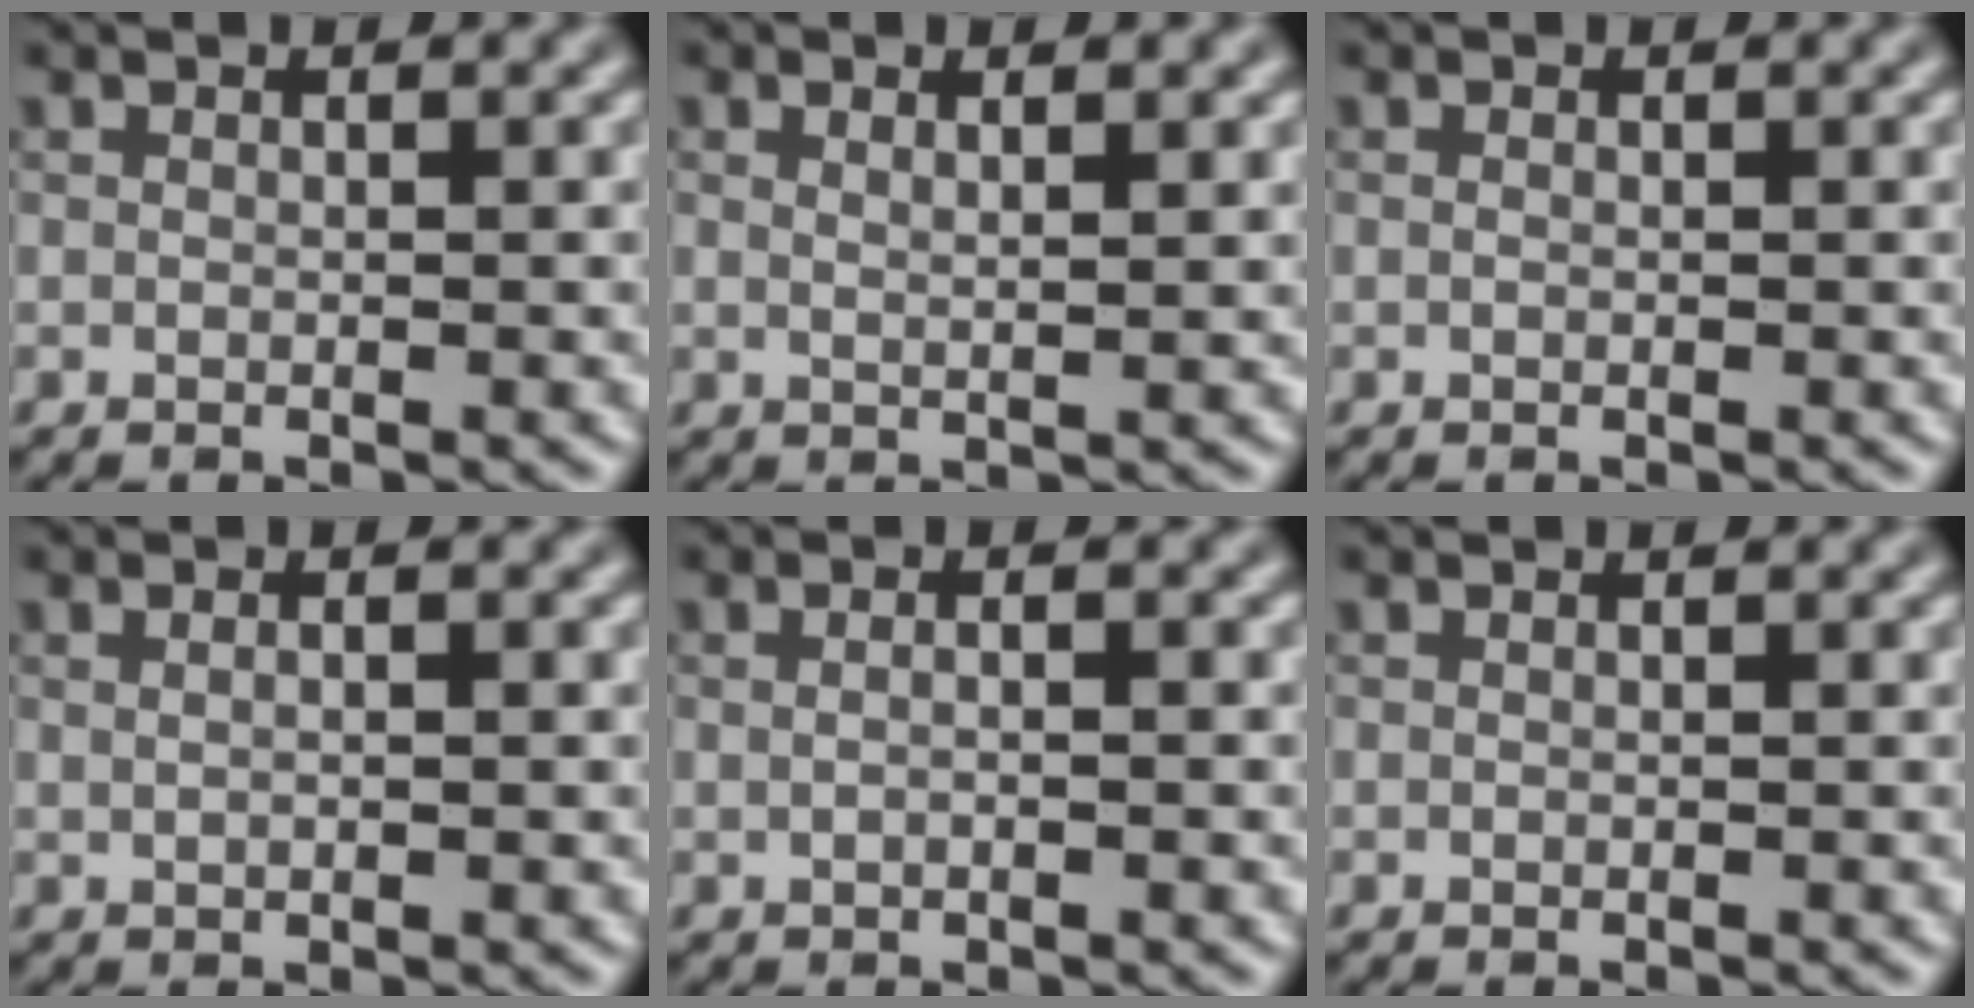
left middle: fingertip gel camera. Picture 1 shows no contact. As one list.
[{"total": 2.3, "force": [1.1, 0.8, 1.8], "torque": [-0.017, 0.003, 0.008]}, {"total": 0.0}, {"total": 2.7, "force": [1.1, 1.4, 2.1], "torque": [-0.021, 0.022, -0.005]}, {"total": 3.9, "force": [1.2, 2.1, 3.0], "torque": [-0.022, 0.036, -0.021]}, {"total": 0.0}]